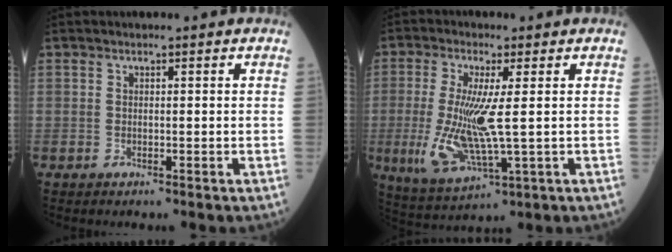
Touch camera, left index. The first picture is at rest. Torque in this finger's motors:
{"motor_torque": [1.82, 0.32, 0.89, 0.21]}